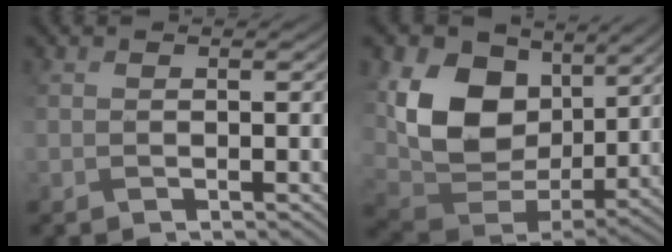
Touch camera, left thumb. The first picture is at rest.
{"total": 14.3, "force": [5.0, 10.3, 8.6], "torque": [-0.193, 0.008, 0.104]}